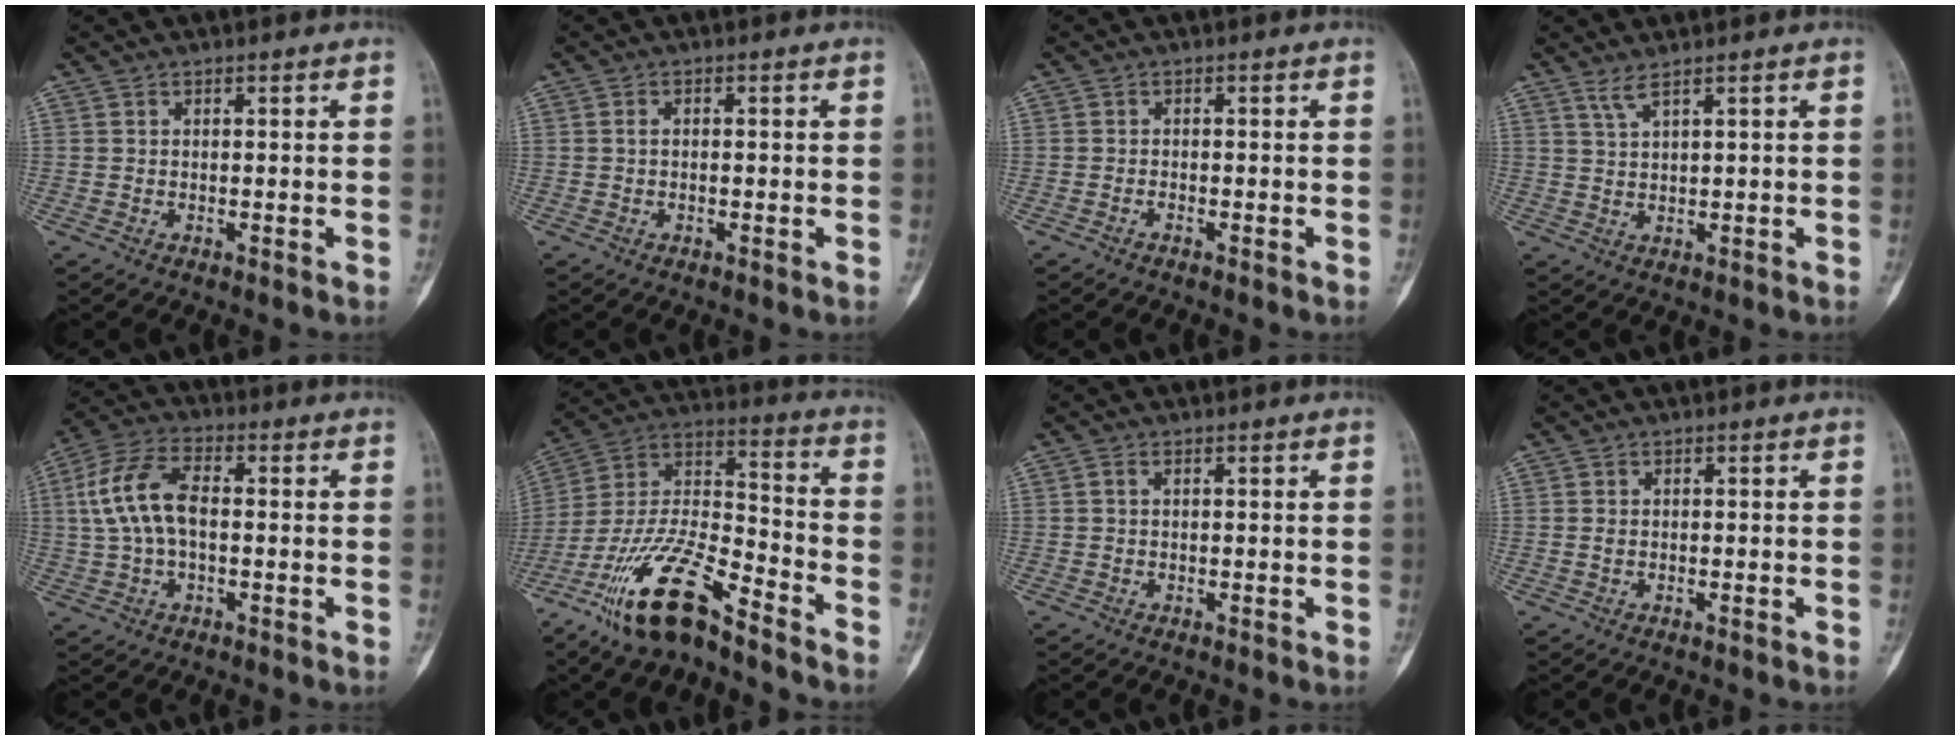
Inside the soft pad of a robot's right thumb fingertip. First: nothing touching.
{"total": 1.1, "force": [-0.1, 0.6, 0.9], "torque": [-0.018, 0.007, -0.002]}
{"total": 0.6, "force": [-0.5, 0.1, 0.3], "torque": [-0.008, 0.003, -0.010]}
{"total": 2.4, "force": [1.8, 0.0, 1.6], "torque": [-0.041, -0.013, 0.044]}
{"total": 10.9, "force": [0.5, 5.9, 9.1], "torque": [-0.191, 0.030, 0.007]}
{"total": 18.3, "force": [-12.5, 5.2, 12.3], "torque": [-0.240, 0.073, -0.233]}
{"total": 0.6, "force": [0.1, 0.4, 0.5], "torque": [-0.006, 0.002, -0.001]}
{"total": 0.9, "force": [-0.2, 0.5, 0.7], "torque": [-0.018, 0.003, -0.002]}